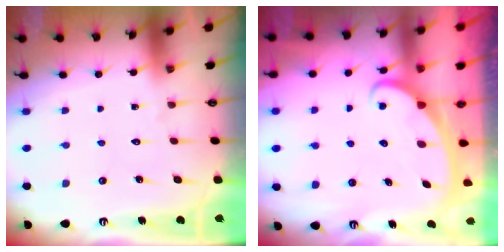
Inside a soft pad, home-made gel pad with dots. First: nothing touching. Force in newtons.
{"total": 2.5, "press": 2.5, "slide": 0.3}